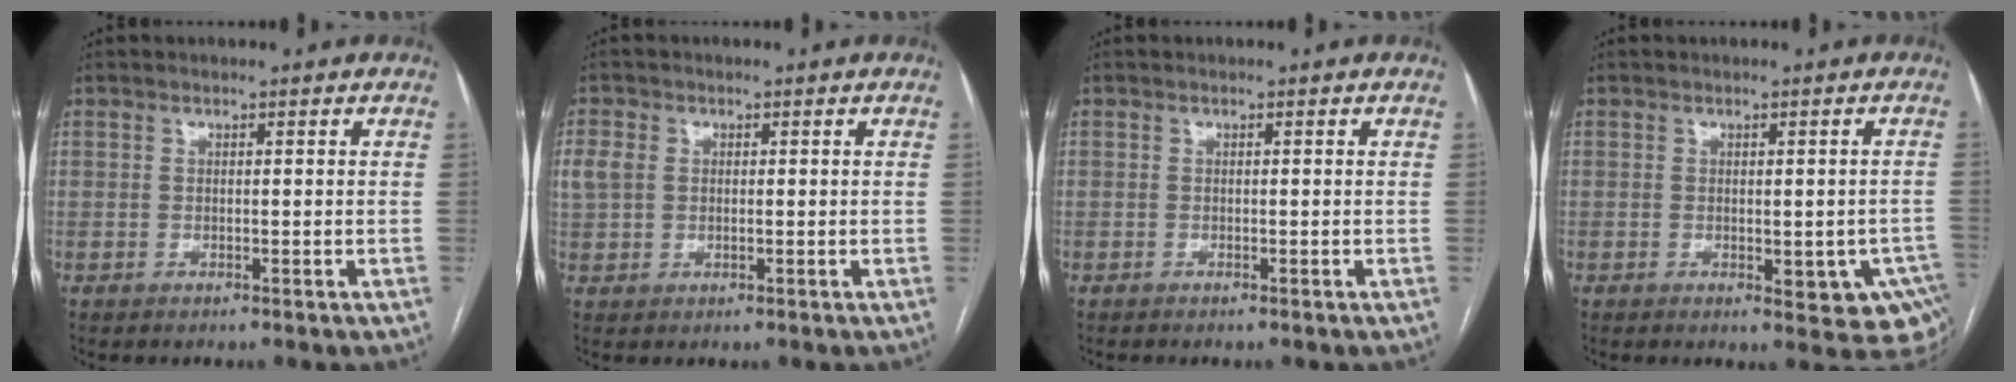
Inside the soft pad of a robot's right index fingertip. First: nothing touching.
{"total": 3.4, "force": [0.7, 2.8, 1.9], "torque": [-0.054, 0.012, 0.014]}
{"total": 0.0}
{"total": 9.2, "force": [-3.3, 4.1, 7.6], "torque": [-0.071, 0.006, -0.036]}